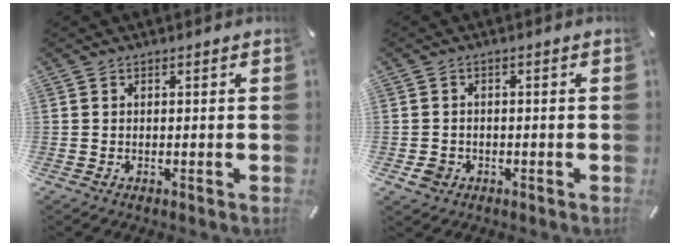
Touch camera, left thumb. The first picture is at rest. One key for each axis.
{"total": 3.2, "fx": -1.3, "fy": 2.7, "fz": 1.1, "tx": -0.025, "ty": 0.003, "tz": -0.025}